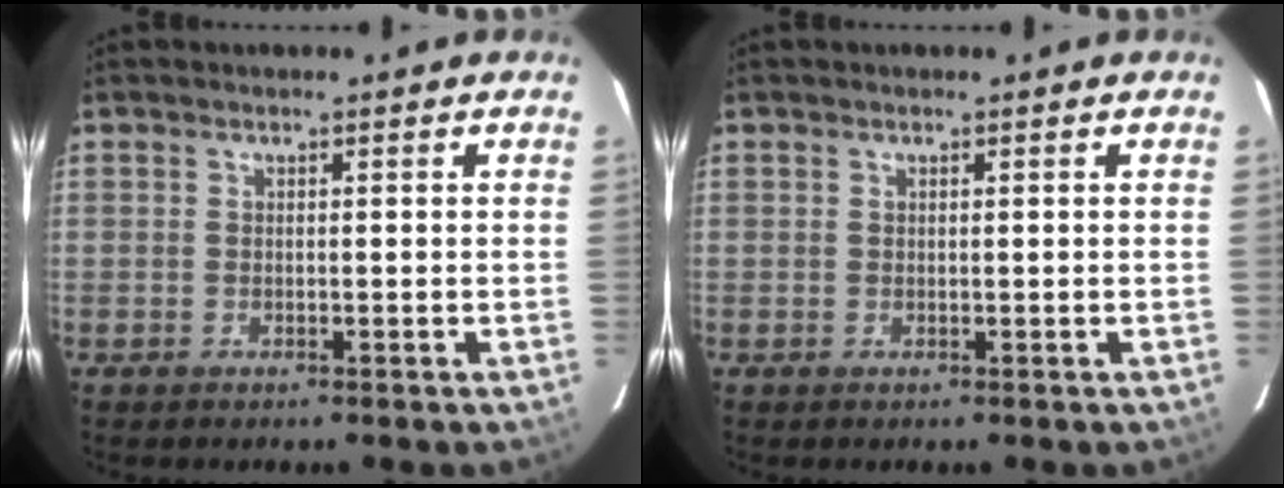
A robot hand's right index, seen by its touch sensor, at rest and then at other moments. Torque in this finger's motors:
{"motor_torque": [0.00, -0.07, 0.03, 0.01]}